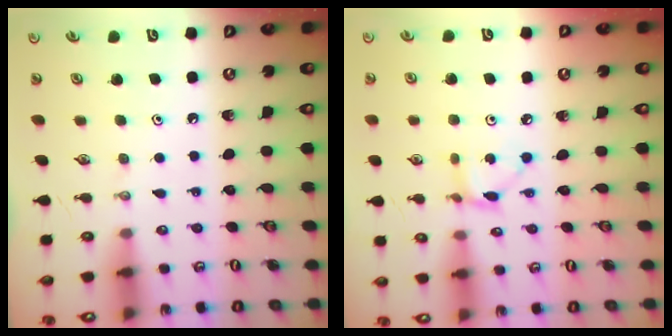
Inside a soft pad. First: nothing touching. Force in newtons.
{"total": 3.7, "press": 3.7, "slide": 0.2}